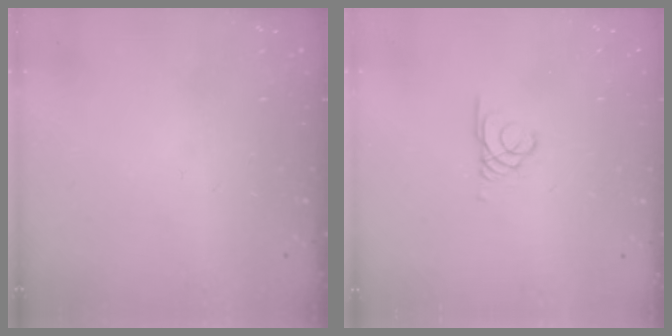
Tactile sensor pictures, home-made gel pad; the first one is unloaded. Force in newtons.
{"total": 1.7, "press": 1.7, "slide": 0.1}